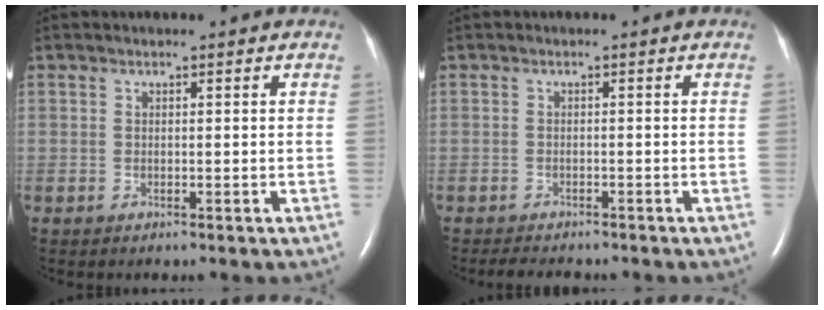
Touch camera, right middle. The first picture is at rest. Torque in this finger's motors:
{"motor_torque": [0.06, -0.02, 0.00, 0.00]}